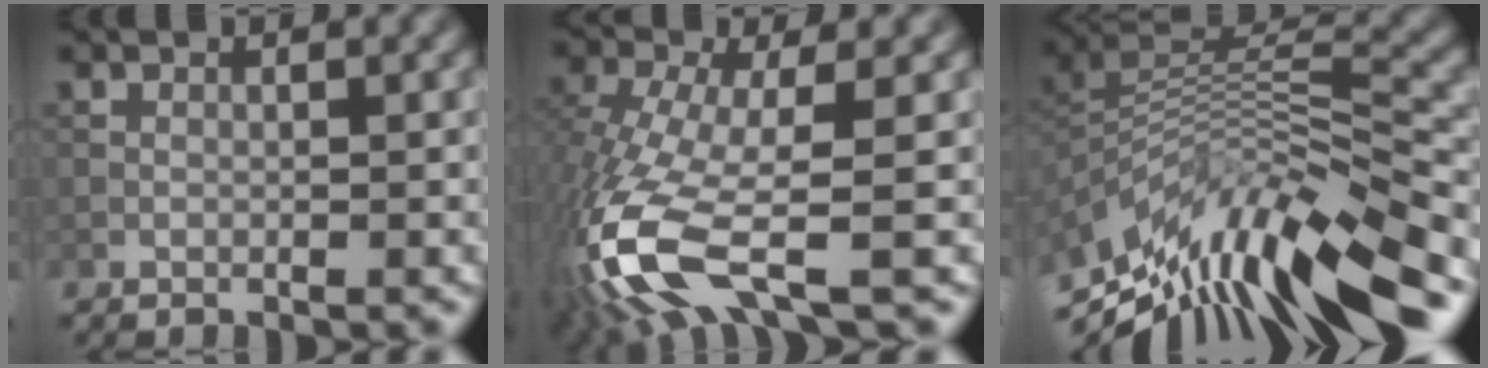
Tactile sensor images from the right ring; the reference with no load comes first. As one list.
[{"total": 12.0, "force": [-4.8, 4.5, 10.0], "torque": [-0.246, -0.031, -0.087]}, {"total": 12.9, "force": [-8.4, 3.7, 9.0], "torque": [-0.180, 0.030, -0.151]}]